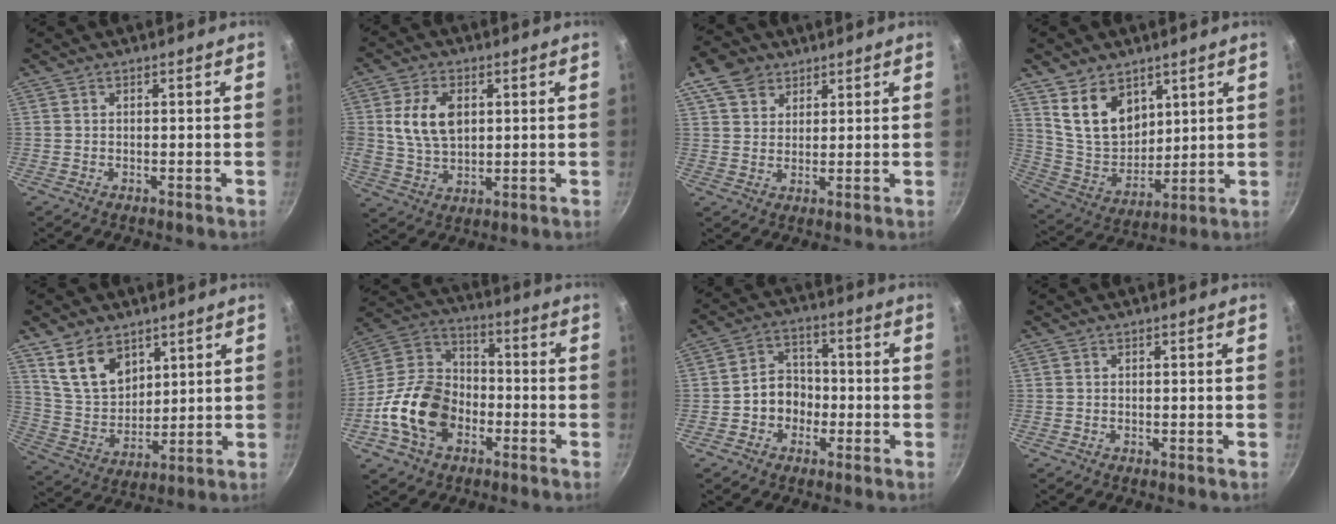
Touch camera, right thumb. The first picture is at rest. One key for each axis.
{"total": 10.2, "fx": 2.2, "fy": 6.6, "fz": 7.4, "tx": -0.130, "ty": -0.009, "tz": 0.042}
{"total": 7.7, "fx": 4.6, "fy": 5.5, "fz": 2.9, "tx": -0.026, "ty": -0.006, "tz": 0.077}
{"total": 13.2, "fx": 6.9, "fy": 8.8, "fz": 6.9, "tx": -0.088, "ty": -0.046, "tz": 0.148}
{"total": 12.0, "fx": 6.9, "fy": 7.7, "fz": 6.1, "tx": -0.077, "ty": -0.033, "tz": 0.147}
{"total": 17.3, "fx": -5.8, "fy": 12.4, "fz": 10.7, "tx": -0.177, "ty": 0.045, "tz": -0.125}
{"total": 6.9, "fx": -1.9, "fy": 5.8, "fz": 3.3, "tx": -0.008, "ty": 0.029, "tz": -0.036}
{"total": 0.0}